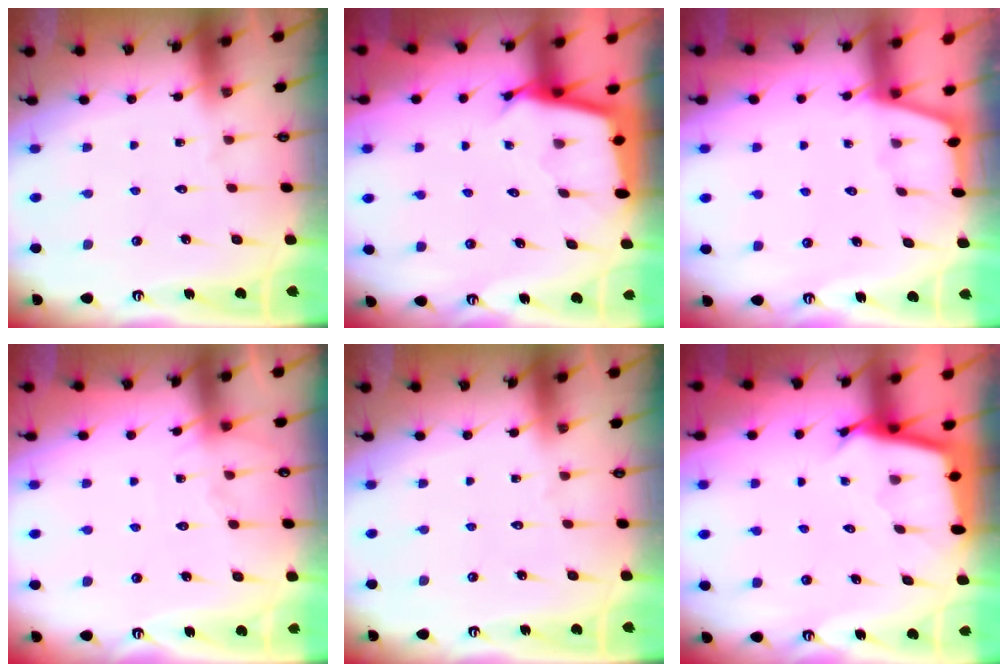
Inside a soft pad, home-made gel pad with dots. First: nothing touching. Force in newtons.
{"total": 2.7, "press": 2.7, "slide": 0.1}
{"total": 1.2, "press": 1.1, "slide": 0.3}
{"total": 5.3, "press": 5.3, "slide": 0.7}
{"total": 0.0}
{"total": 2.7, "press": 2.7, "slide": 0.1}